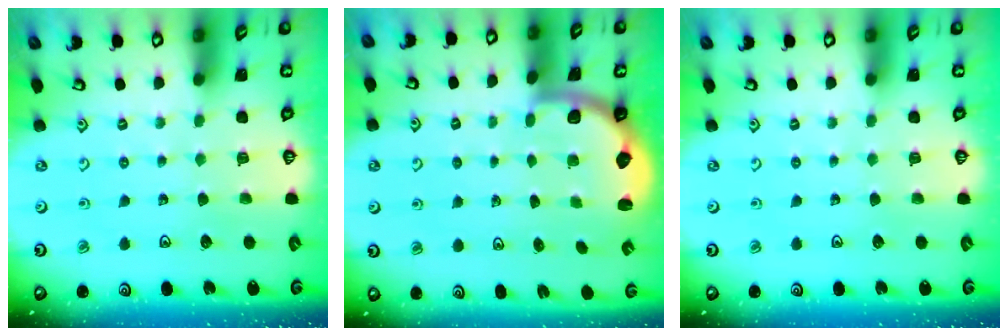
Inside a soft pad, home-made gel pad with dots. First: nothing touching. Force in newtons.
{"total": 2.1, "press": 2.0, "slide": 0.8}
{"total": 0.0}